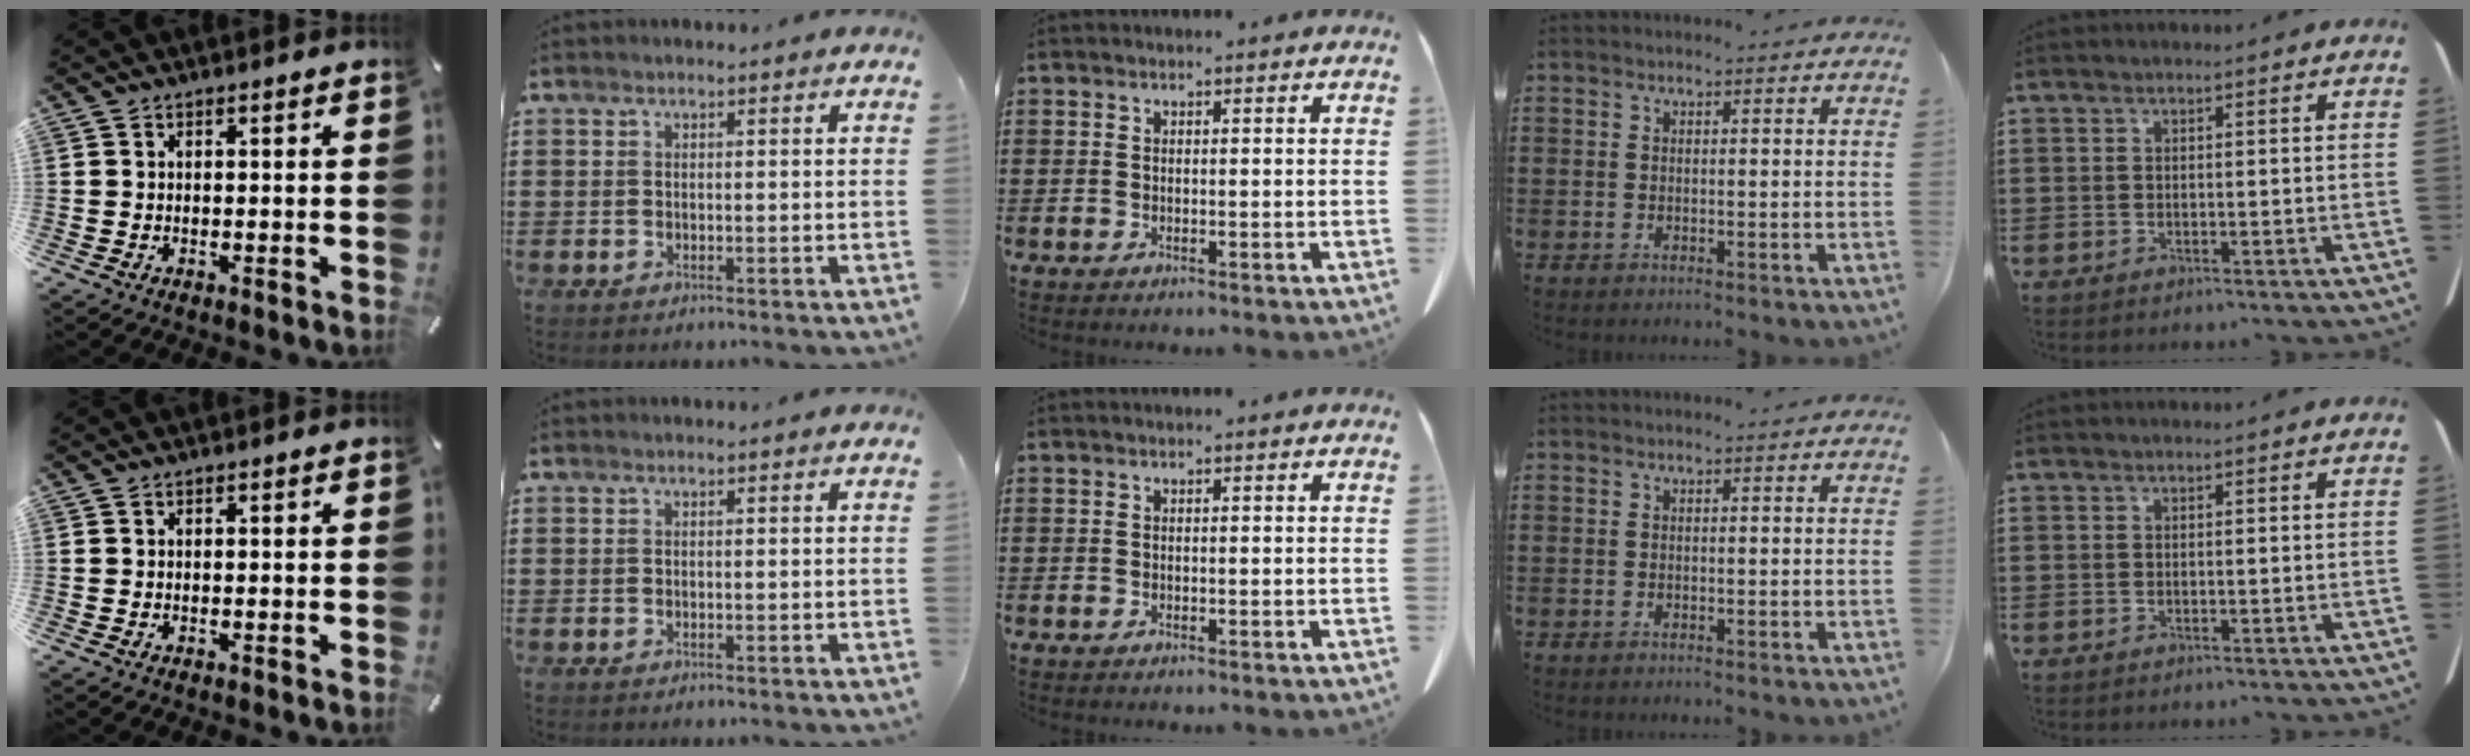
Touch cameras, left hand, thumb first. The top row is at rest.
{}